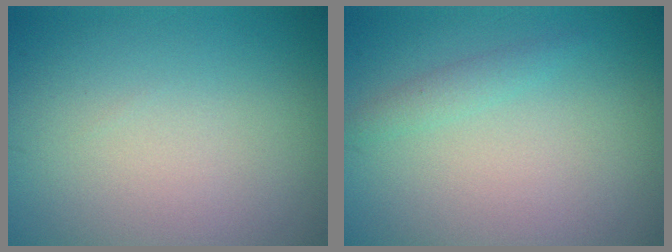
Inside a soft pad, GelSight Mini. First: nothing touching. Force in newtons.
{"total": 1.1, "press": 1.1, "slide": 0.1}